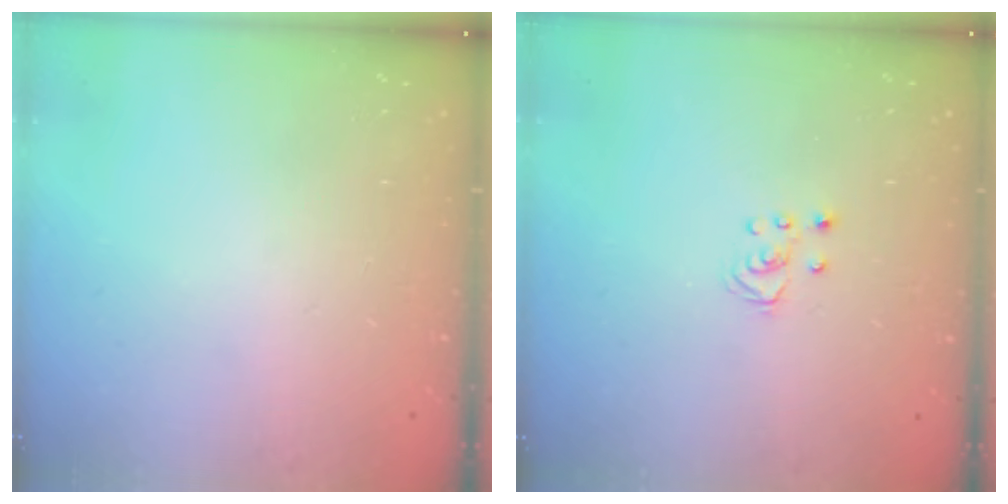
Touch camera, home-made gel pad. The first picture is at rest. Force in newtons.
{"total": 2.5, "press": 2.5, "slide": 0.2}